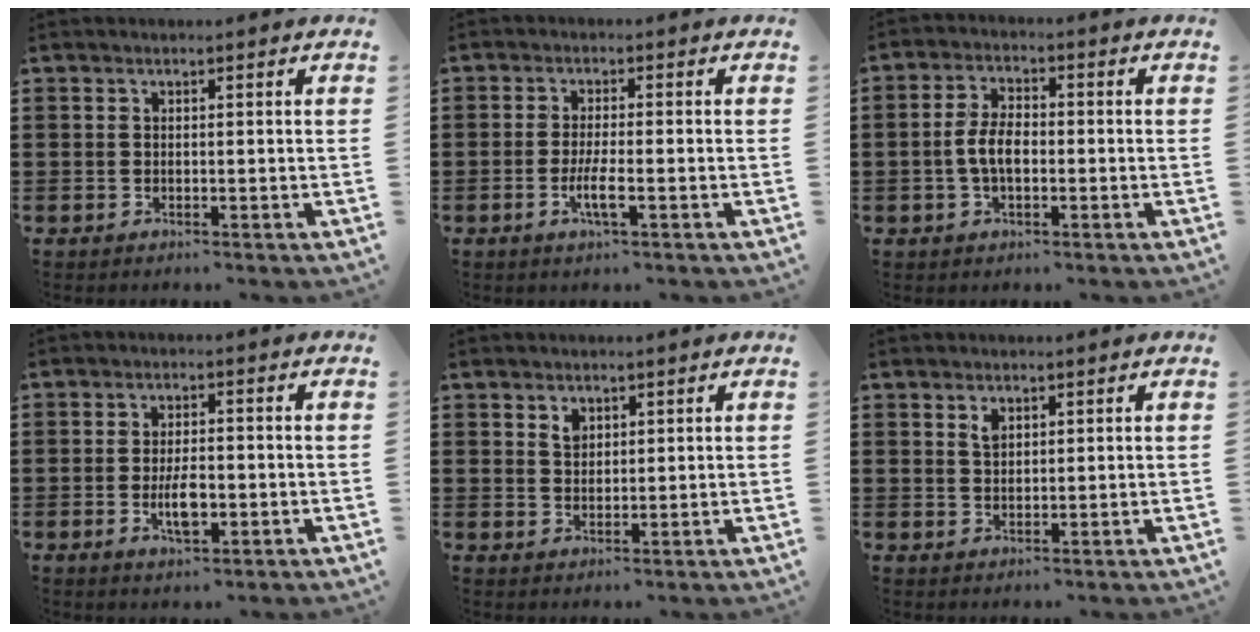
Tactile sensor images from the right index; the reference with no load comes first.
{"total": 3.9, "force": [-1.5, 0.5, 3.6], "torque": [-0.067, -0.005, -0.028]}
{"total": 5.2, "force": [-0.9, 2.6, 4.4], "torque": [-0.107, -0.002, -0.025]}
{"total": 4.8, "force": [-1.2, 1.8, 4.3], "torque": [-0.088, 0.001, -0.022]}
{"total": 2.1, "force": [1.3, 1.4, 0.9], "torque": [-0.022, 0.004, 0.026]}
{"total": 1.9, "force": [1.2, 1.1, 1.1], "torque": [-0.018, 0.000, 0.020]}